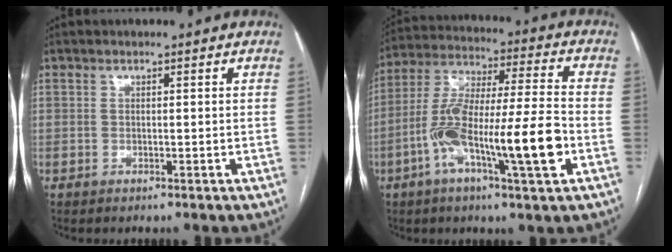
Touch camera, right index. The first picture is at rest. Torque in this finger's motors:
{"motor_torque": [1.79, -0.35, 0.74, 0.21]}